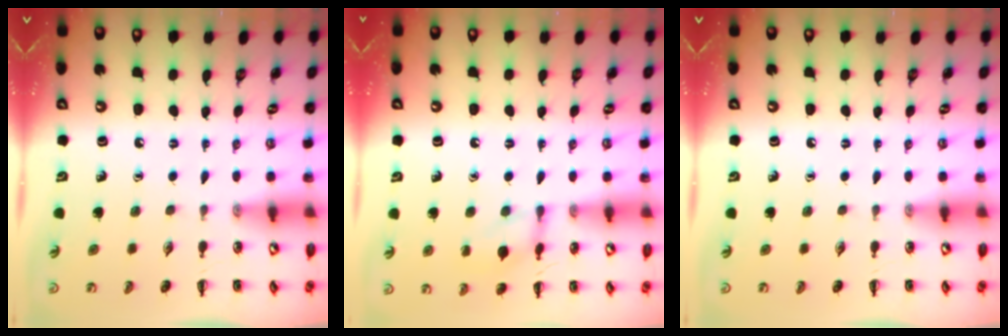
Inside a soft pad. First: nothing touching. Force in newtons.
{"total": 9.5, "press": 9.5, "slide": 0.9}
{"total": 0.0}